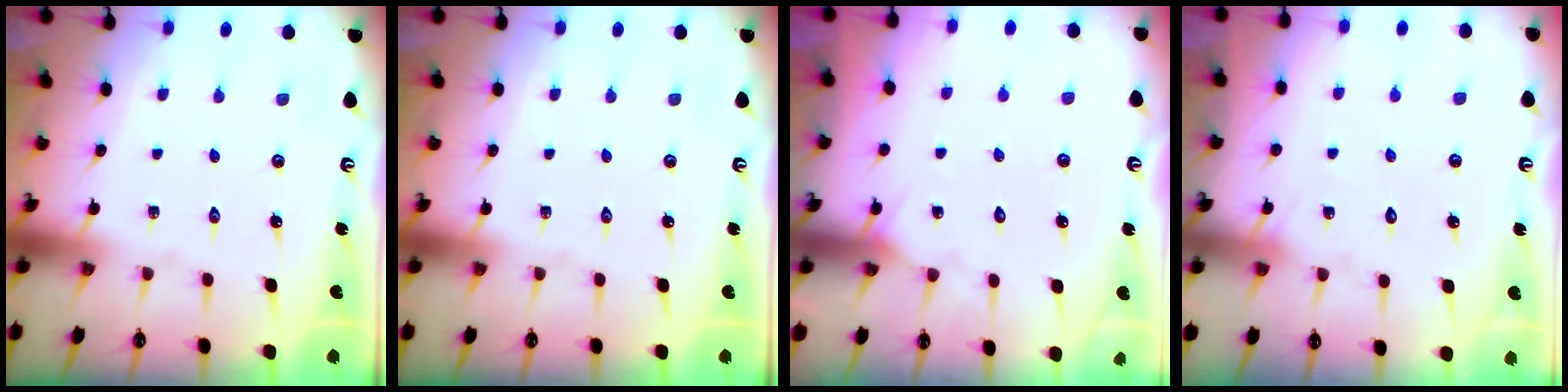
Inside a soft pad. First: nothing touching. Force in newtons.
{"total": 0.0}
{"total": 6.0, "press": 6.0, "slide": 0.4}
{"total": 5.6, "press": 5.6, "slide": 0.5}